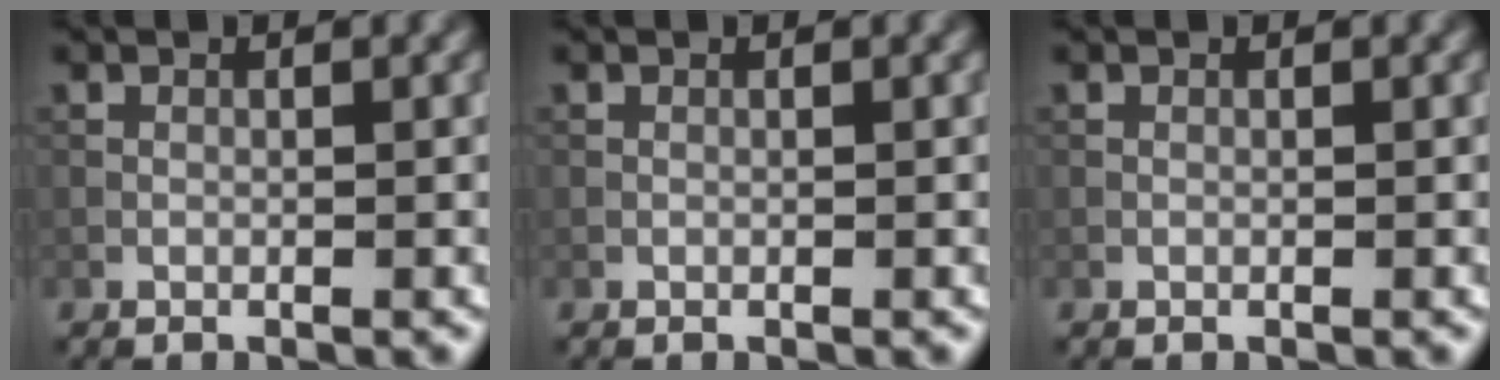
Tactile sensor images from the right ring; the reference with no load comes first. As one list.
[{"total": 0.0}, {"total": 0.0}]